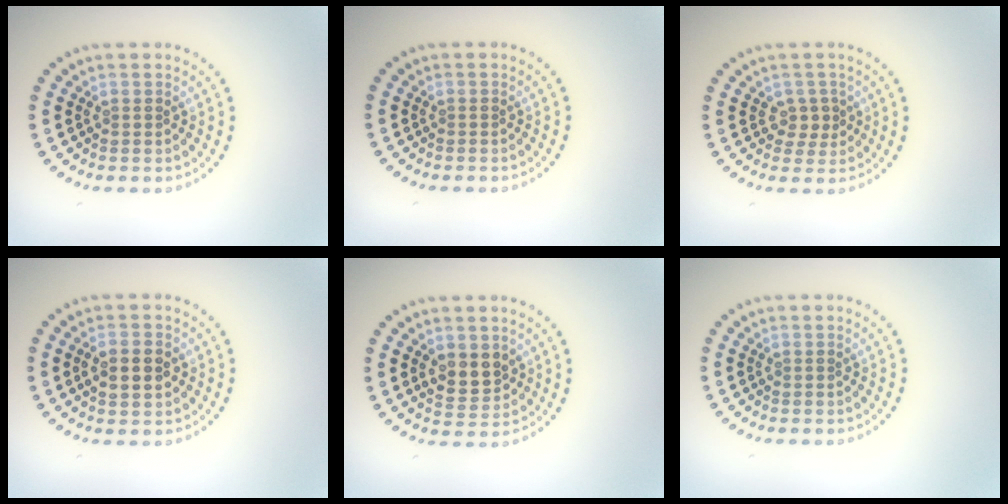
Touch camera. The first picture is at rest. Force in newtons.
{"total": 0.0}
{"total": 1.7, "press": 1.5, "slide": 0.8}
{"total": 3.0, "press": 3.0, "slide": 0.1}
{"total": 2.7, "press": 2.6, "slide": 0.8}
{"total": 0.0}